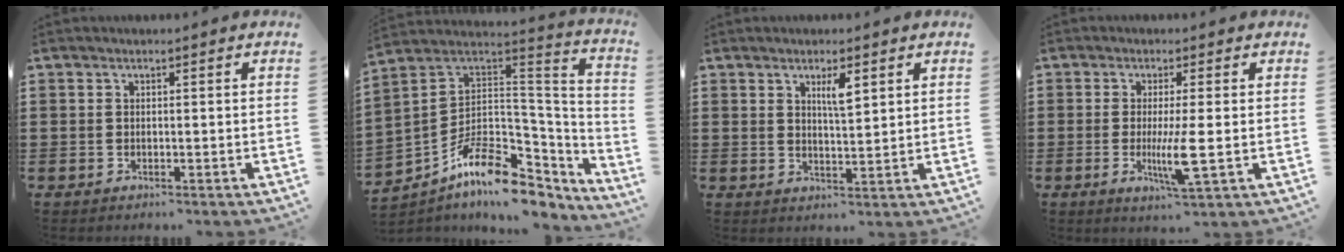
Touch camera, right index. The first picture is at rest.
{"total": 10.3, "force": [-6.2, 5.4, 6.3], "torque": [-0.125, -0.002, -0.115]}
{"total": 3.3, "force": [1.7, 0.7, 2.7], "torque": [-0.049, 0.000, 0.026]}
{"total": 6.1, "force": [-1.0, 0.2, 6.0], "torque": [-0.118, -0.022, -0.021]}